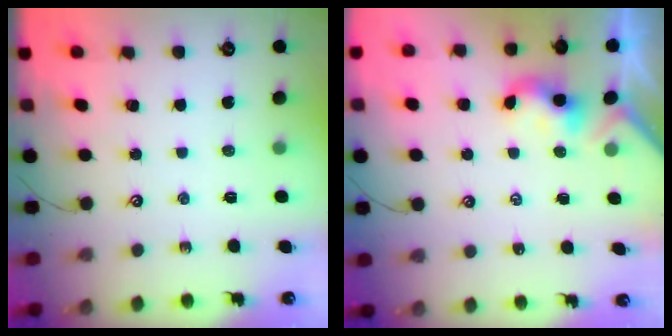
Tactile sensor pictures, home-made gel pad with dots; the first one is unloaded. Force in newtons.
{"total": 2.4, "press": 2.4, "slide": 0.2}